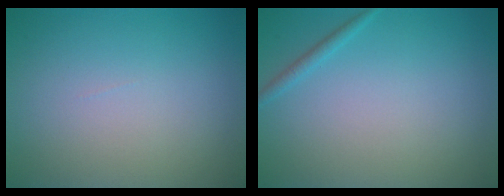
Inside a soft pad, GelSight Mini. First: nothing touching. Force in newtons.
{"total": 0.9, "press": 0.9, "slide": 0.1}